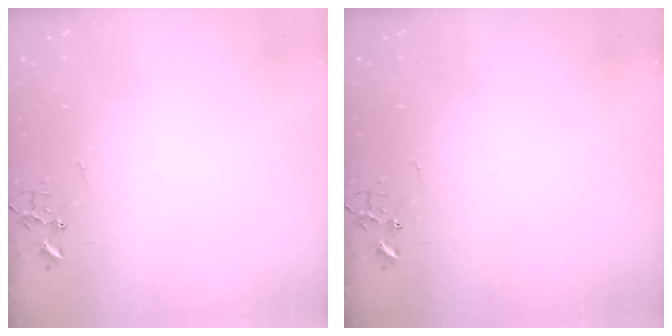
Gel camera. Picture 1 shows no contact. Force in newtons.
{"total": 0.0}